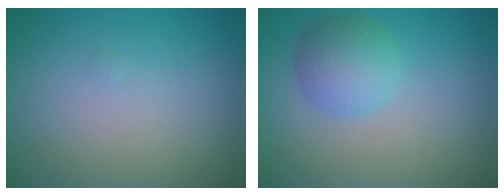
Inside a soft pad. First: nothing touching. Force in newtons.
{"total": 3.5, "press": 3.5, "slide": 0.2}